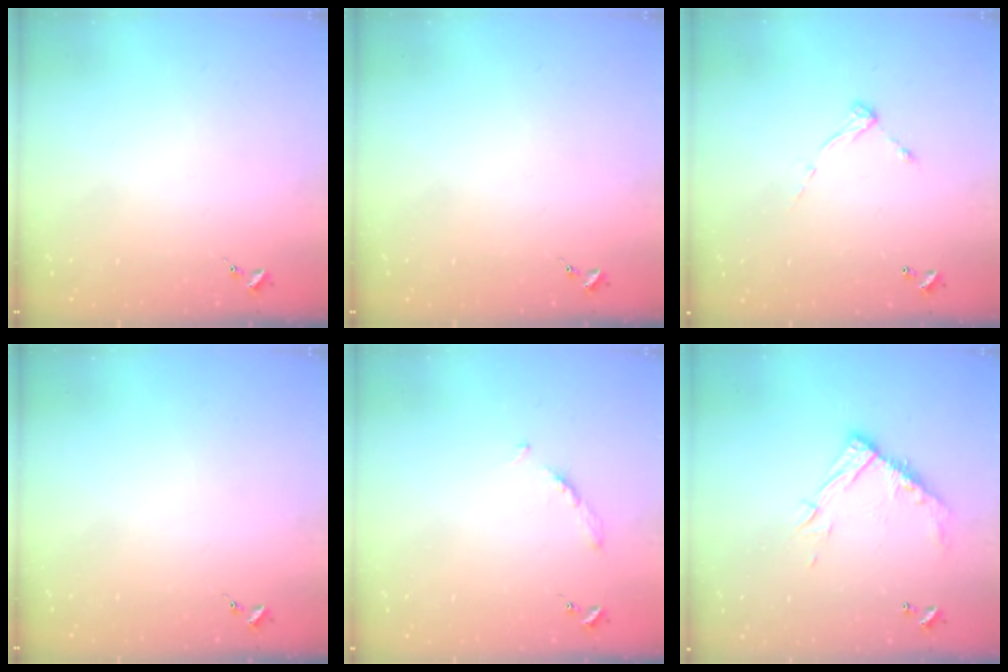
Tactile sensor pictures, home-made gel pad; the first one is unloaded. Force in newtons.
{"total": 0.0}
{"total": 6.9, "press": 6.9, "slide": 0.5}
{"total": 0.0}
{"total": 3.7, "press": 3.6, "slide": 0.4}
{"total": 13.1, "press": 13.1, "slide": 1.1}